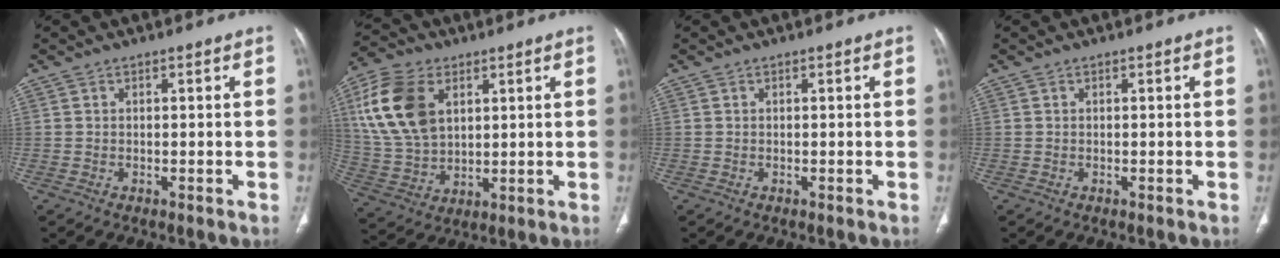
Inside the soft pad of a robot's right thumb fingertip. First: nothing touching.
{"total": 16.2, "force": [5.3, 10.5, 11.1], "torque": [-0.216, -0.008, 0.110]}
{"total": 0.0}
{"total": 0.0}